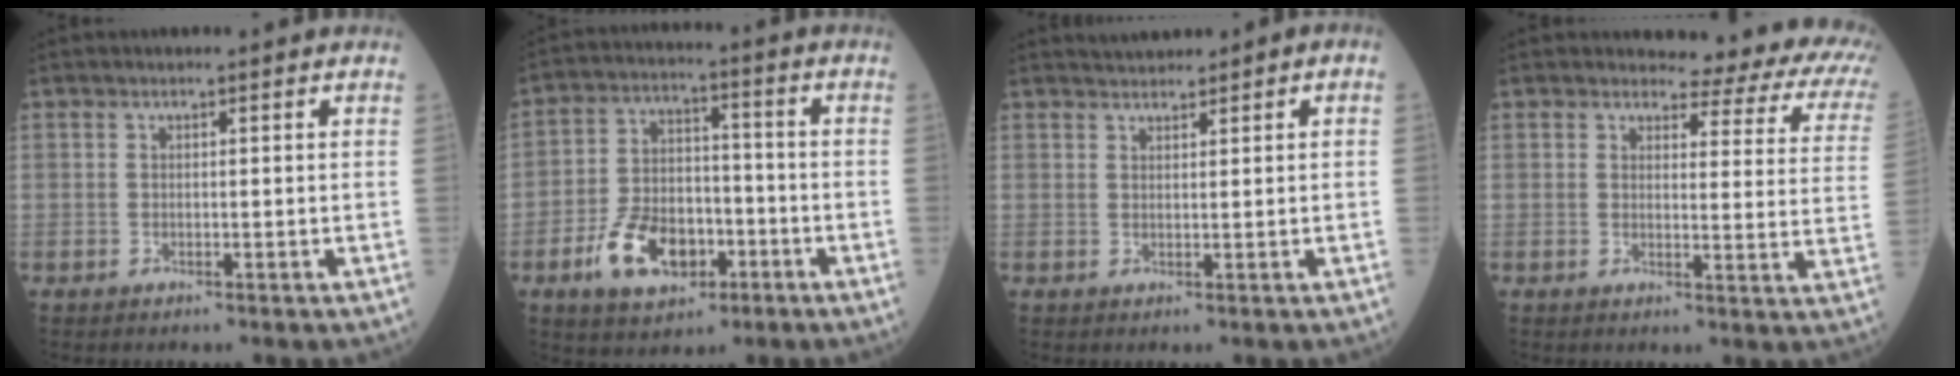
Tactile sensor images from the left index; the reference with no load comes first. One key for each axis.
{"total": 10.9, "fx": -4.9, "fy": 6.7, "fz": 7.1, "tx": -0.145, "ty": 0.011, "tz": -0.082}
{"total": 2.1, "fx": 1.7, "fy": 0.6, "fz": 1.1, "tx": -0.022, "ty": 0.020, "tz": 0.033}
{"total": 11.6, "fx": 10.2, "fy": 3.4, "fz": 4.5, "tx": -0.027, "ty": -0.040, "tz": 0.080}